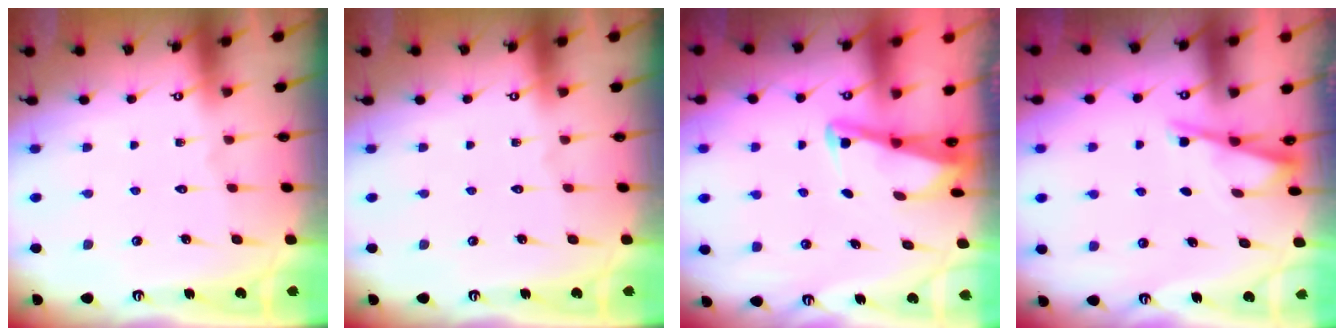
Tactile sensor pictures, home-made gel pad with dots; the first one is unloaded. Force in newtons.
{"total": 0.0}
{"total": 2.9, "press": 2.9, "slide": 0.4}
{"total": 2.8, "press": 2.8, "slide": 0.3}